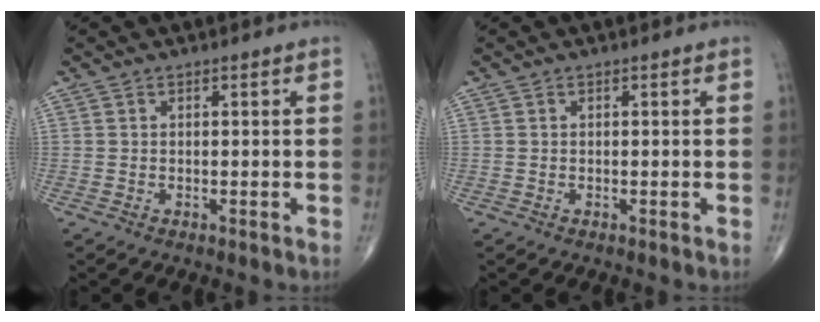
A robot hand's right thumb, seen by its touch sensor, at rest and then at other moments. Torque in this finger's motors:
{"motor_torque": [-0.22, 0.18, -0.18, -0.13, 0.01]}